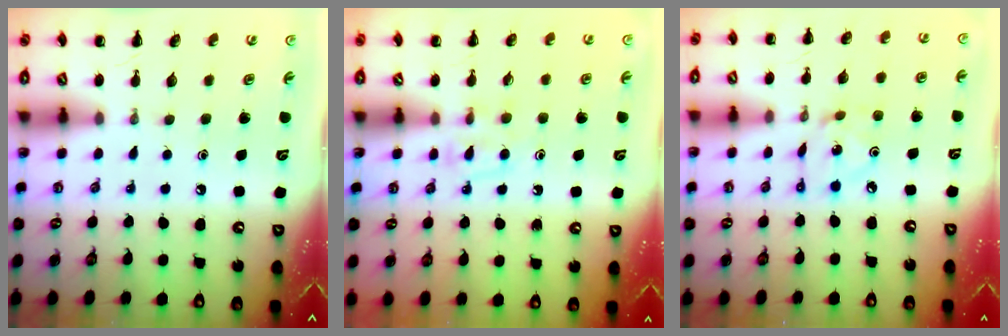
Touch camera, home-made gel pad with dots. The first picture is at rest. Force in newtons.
{"total": 6.2, "press": 5.9, "slide": 1.8}
{"total": 2.1, "press": 2.0, "slide": 0.6}